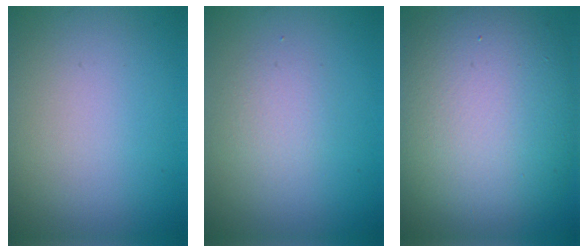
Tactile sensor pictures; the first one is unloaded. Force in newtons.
{"total": 1.6, "press": 1.6, "slide": 0.1}
{"total": 13.7, "press": 13.6, "slide": 1.4}